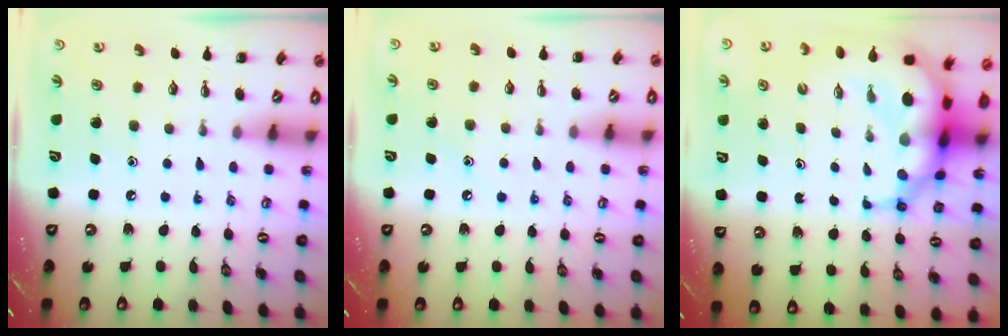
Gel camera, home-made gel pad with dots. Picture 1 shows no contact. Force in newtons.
{"total": 7.3, "press": 7.1, "slide": 1.5}
{"total": 10.9, "press": 10.5, "slide": 2.7}